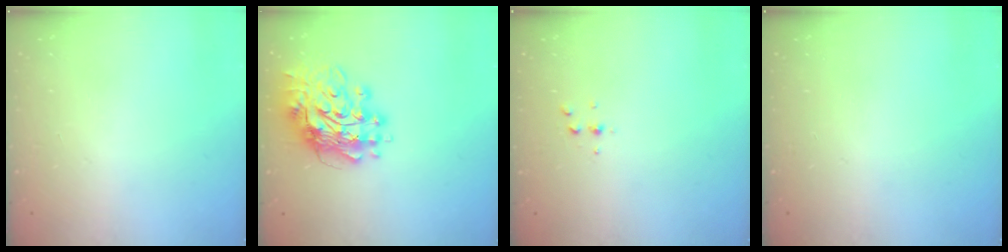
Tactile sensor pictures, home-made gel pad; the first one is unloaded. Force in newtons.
{"total": 17.5, "press": 17.4, "slide": 1.7}
{"total": 2.6, "press": 2.6, "slide": 0.3}
{"total": 0.0}